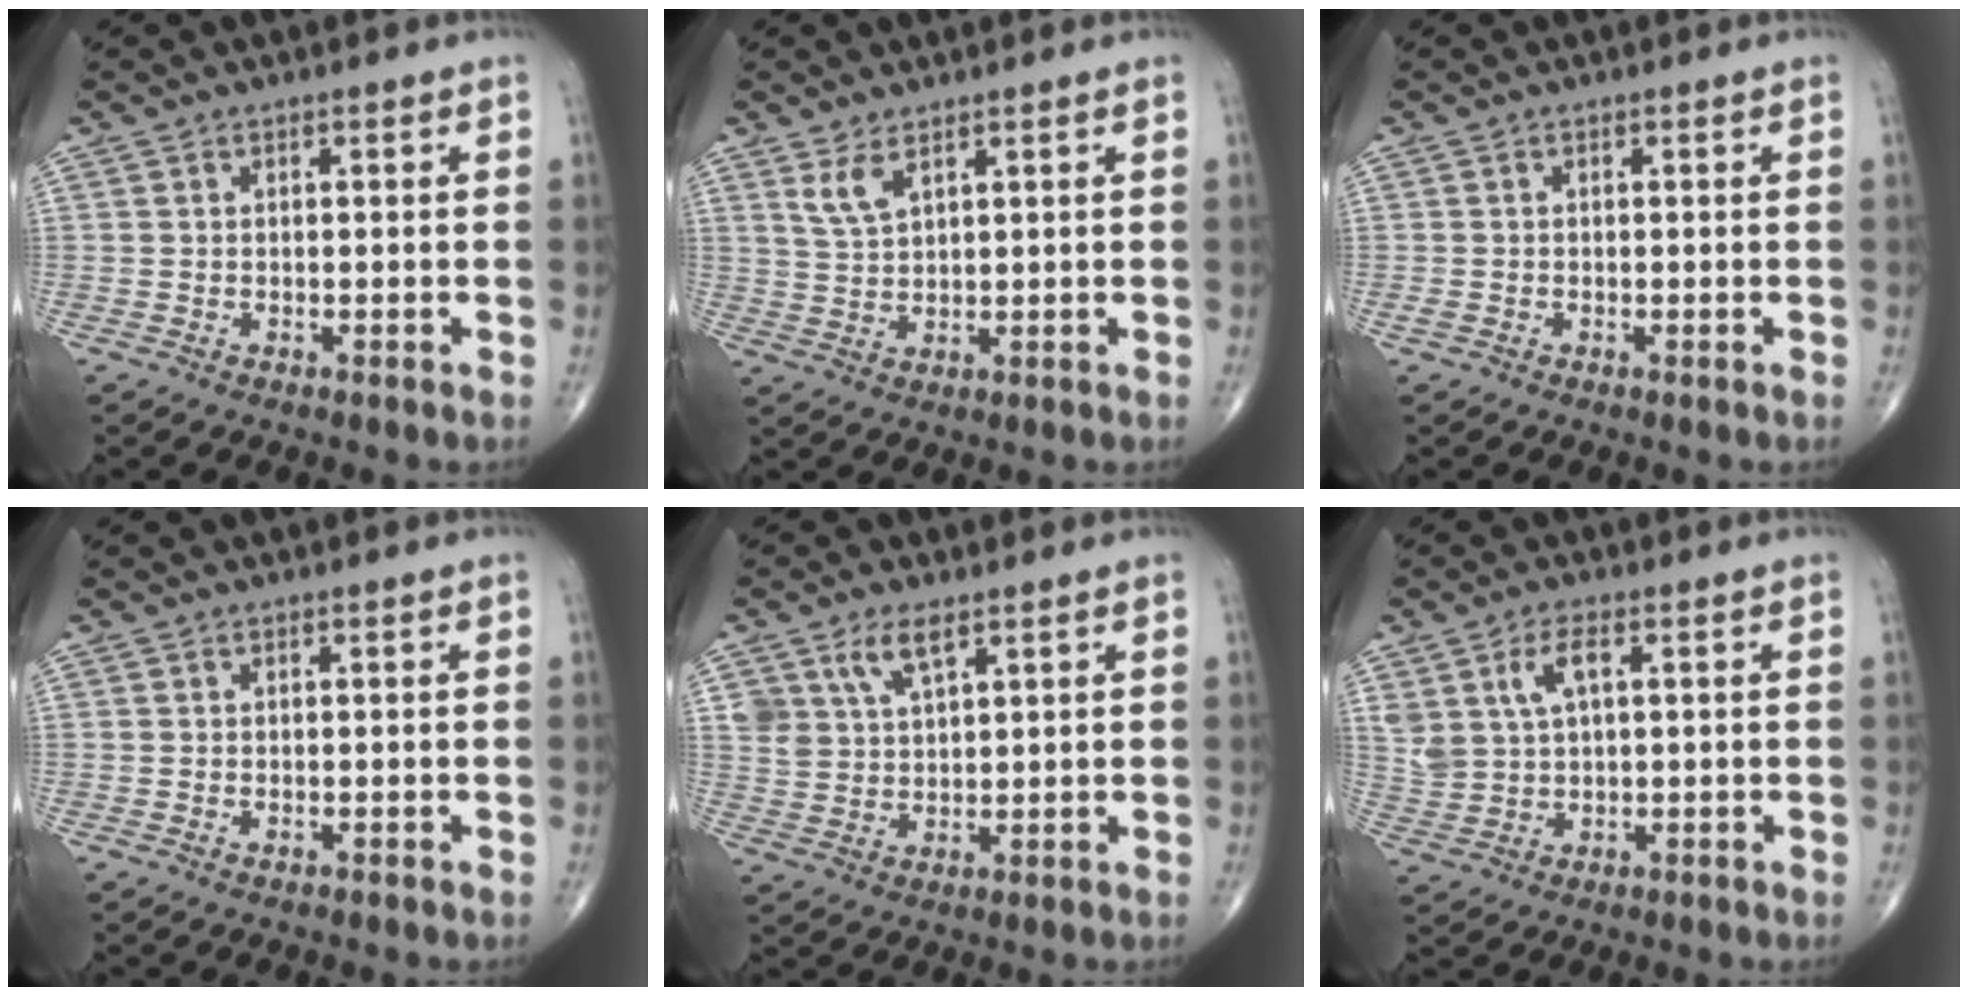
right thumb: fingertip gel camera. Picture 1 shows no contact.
{"total": 3.8, "force": [2.4, 1.4, 2.6], "torque": [-0.052, -0.014, 0.056]}
{"total": 0.7, "force": [-0.3, 0.5, 0.5], "torque": [-0.016, -0.001, -0.007]}
{"total": 0.0}
{"total": 5.9, "force": [3.6, 2.8, 3.8], "torque": [-0.066, -0.018, 0.073]}
{"total": 6.4, "force": [2.5, 3.4, 4.9], "torque": [-0.099, -0.003, 0.055]}